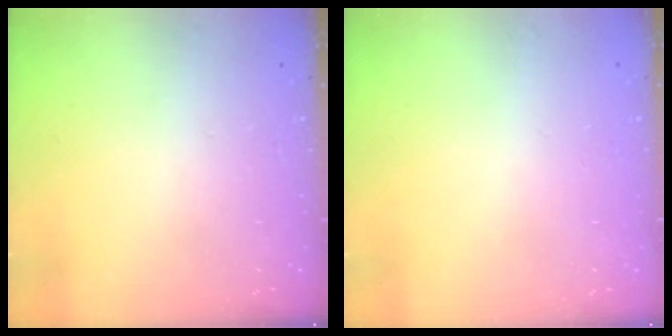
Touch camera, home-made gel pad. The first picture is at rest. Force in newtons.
{"total": 0.8, "press": 0.5, "slide": 0.6}